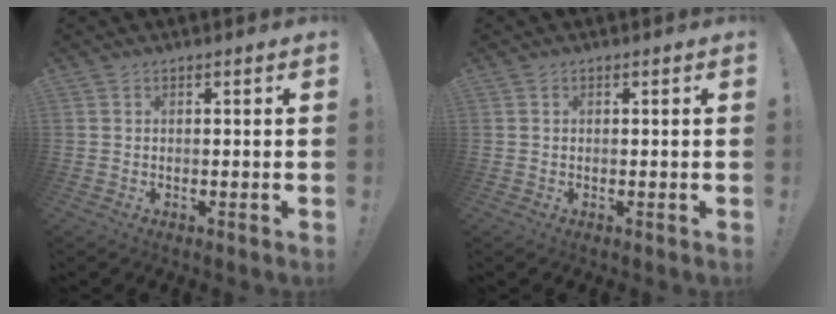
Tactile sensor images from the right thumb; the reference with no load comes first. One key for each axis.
{"total": 0.0}